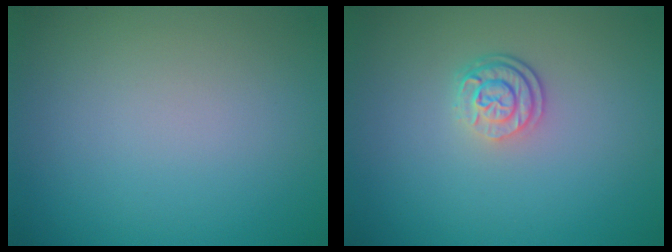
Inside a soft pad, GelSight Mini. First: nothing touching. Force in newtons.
{"total": 2.6, "press": 2.0, "slide": 1.6}